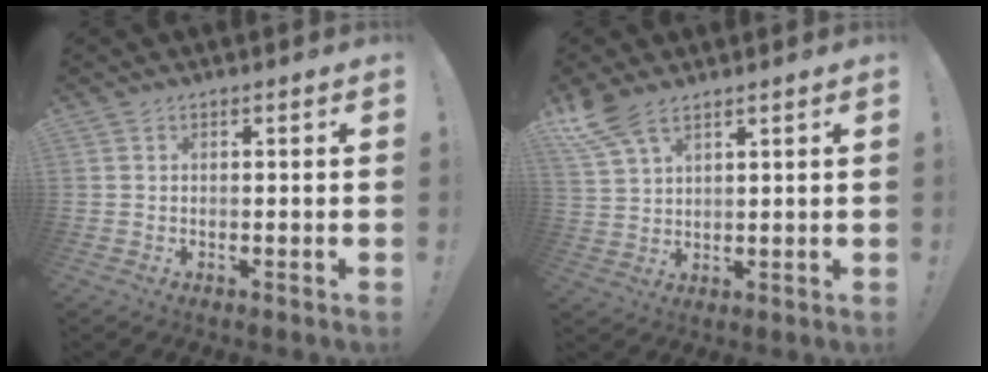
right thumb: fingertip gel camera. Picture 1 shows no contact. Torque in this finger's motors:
{"motor_torque": [0.01, 0.04, 0.13, 0.09, 0.09]}